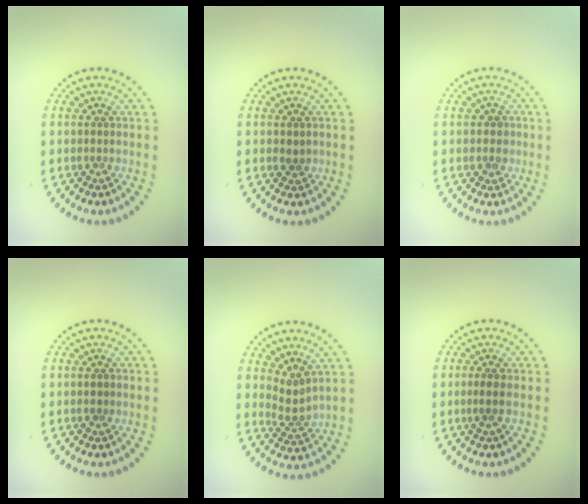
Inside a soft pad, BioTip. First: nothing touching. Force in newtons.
{"total": 1.0, "press": 1.0, "slide": 0.2}
{"total": 1.5, "press": 1.3, "slide": 0.8}
{"total": 0.7, "press": 0.7, "slide": 0.2}
{"total": 2.3, "press": 1.4, "slide": 1.8}
{"total": 1.4, "press": 1.1, "slide": 0.8}